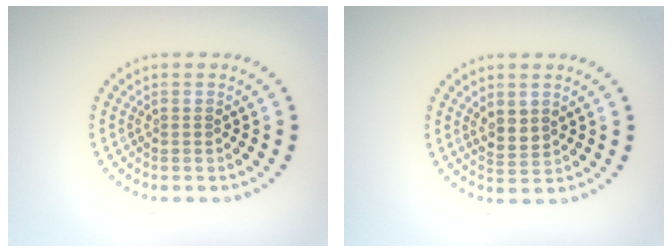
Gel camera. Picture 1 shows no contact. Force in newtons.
{"total": 1.9, "press": 1.6, "slide": 1.1}